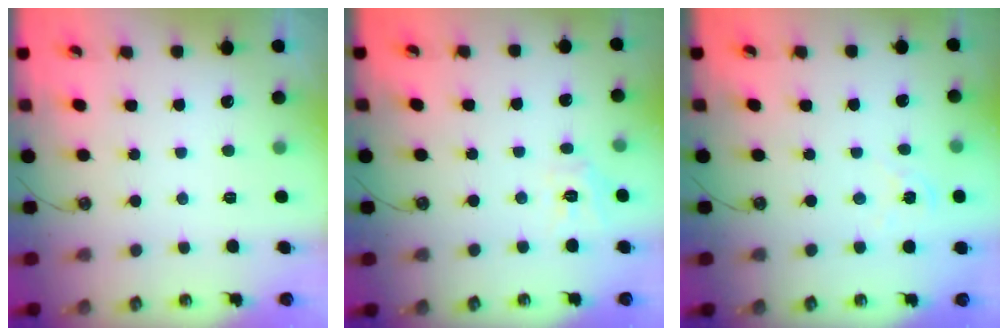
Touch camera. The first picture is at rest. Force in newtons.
{"total": 6.8, "press": 6.8, "slide": 0.5}
{"total": 2.2, "press": 2.2, "slide": 0.3}